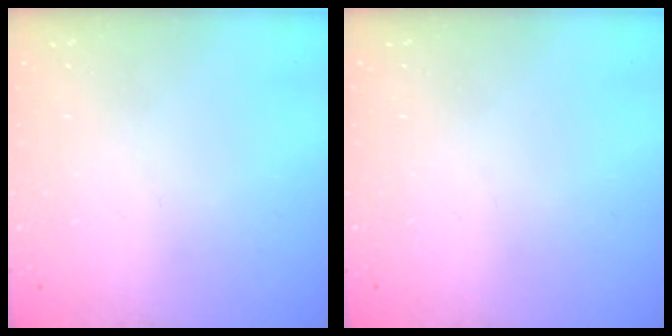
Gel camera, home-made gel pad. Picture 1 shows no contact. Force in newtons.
{"total": 0.0}